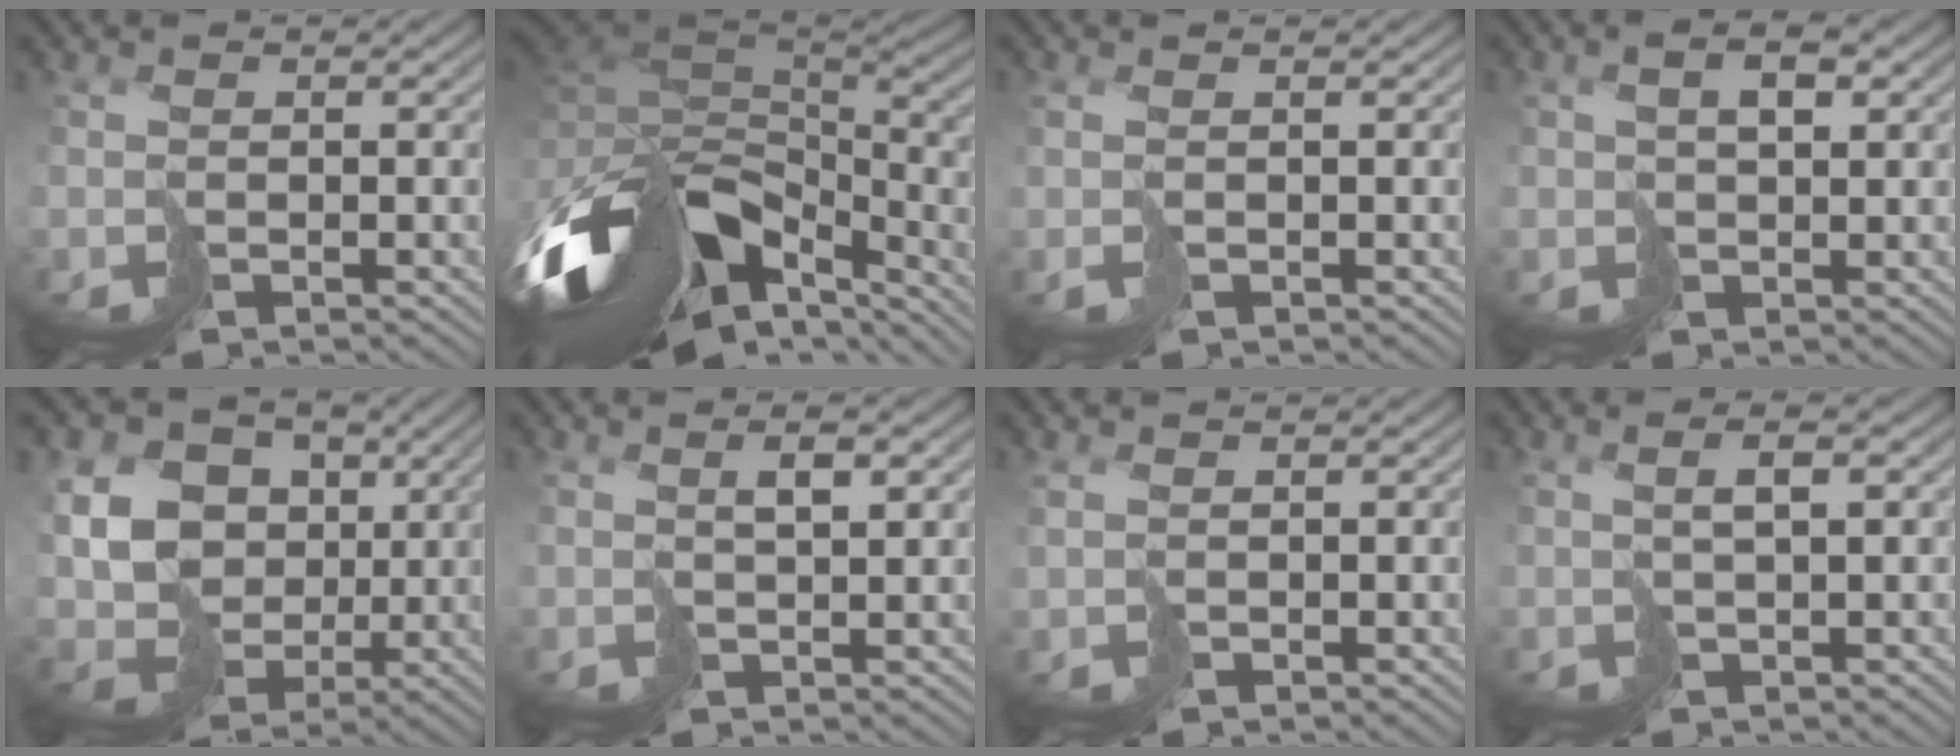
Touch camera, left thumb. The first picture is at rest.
{"total": 16.2, "force": [-5.3, 9.6, 12.0], "torque": [-0.286, -0.016, -0.079]}
{"total": 1.6, "force": [0.2, 0.4, 1.5], "torque": [-0.030, 0.001, 0.001]}
{"total": 3.1, "force": [1.2, 1.4, 2.5], "torque": [-0.051, 0.004, 0.023]}
{"total": 14.0, "force": [2.4, 11.8, 7.1], "torque": [-0.201, 0.005, 0.053]}
{"total": 2.6, "force": [1.6, 0.5, 2.0], "torque": [-0.033, 0.006, 0.034]}
{"total": 0.9, "force": [0.9, 0.2, -0.1], "torque": [-0.002, 0.001, 0.022]}
{"total": 2.8, "force": [1.1, 0.6, 2.5], "torque": [-0.040, 0.013, 0.020]}